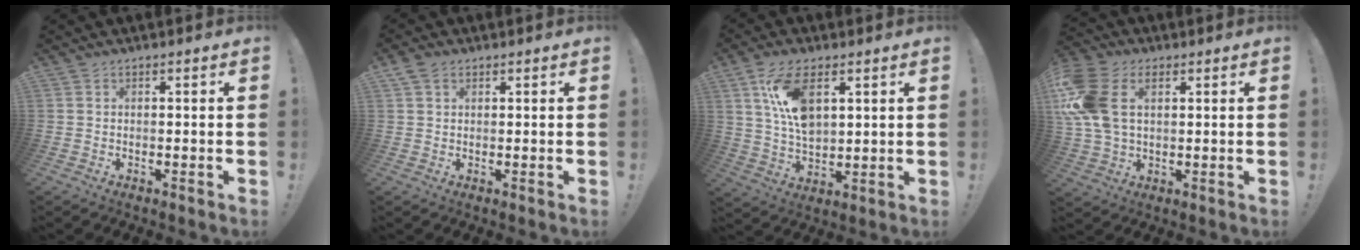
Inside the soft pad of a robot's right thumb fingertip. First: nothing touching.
{"total": 2.8, "force": [1.5, 1.9, 1.5], "torque": [-0.030, 0.001, 0.028]}
{"total": 12.6, "force": [5.0, 6.7, 9.4], "torque": [-0.185, -0.013, 0.093]}
{"total": 13.5, "force": [3.7, 8.8, 9.5], "torque": [-0.204, -0.007, 0.072]}